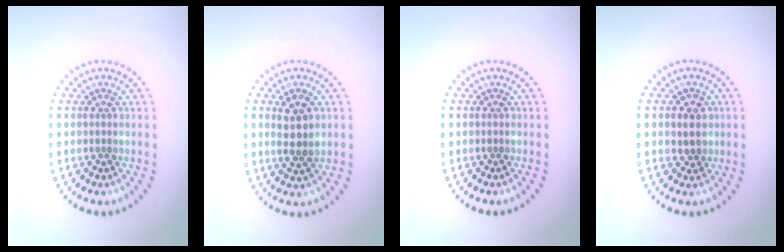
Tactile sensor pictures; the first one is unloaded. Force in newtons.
{"total": 2.8, "press": 2.7, "slide": 0.8}
{"total": 0.0}
{"total": 2.2, "press": 2.1, "slide": 0.6}